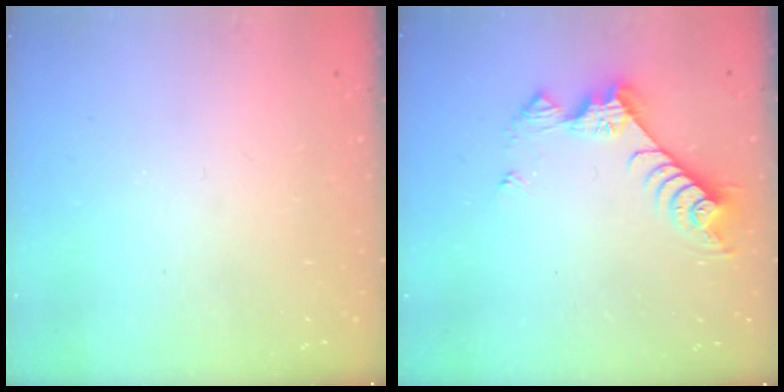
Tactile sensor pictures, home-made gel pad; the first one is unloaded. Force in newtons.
{"total": 8.2, "press": 8.2, "slide": 0.3}